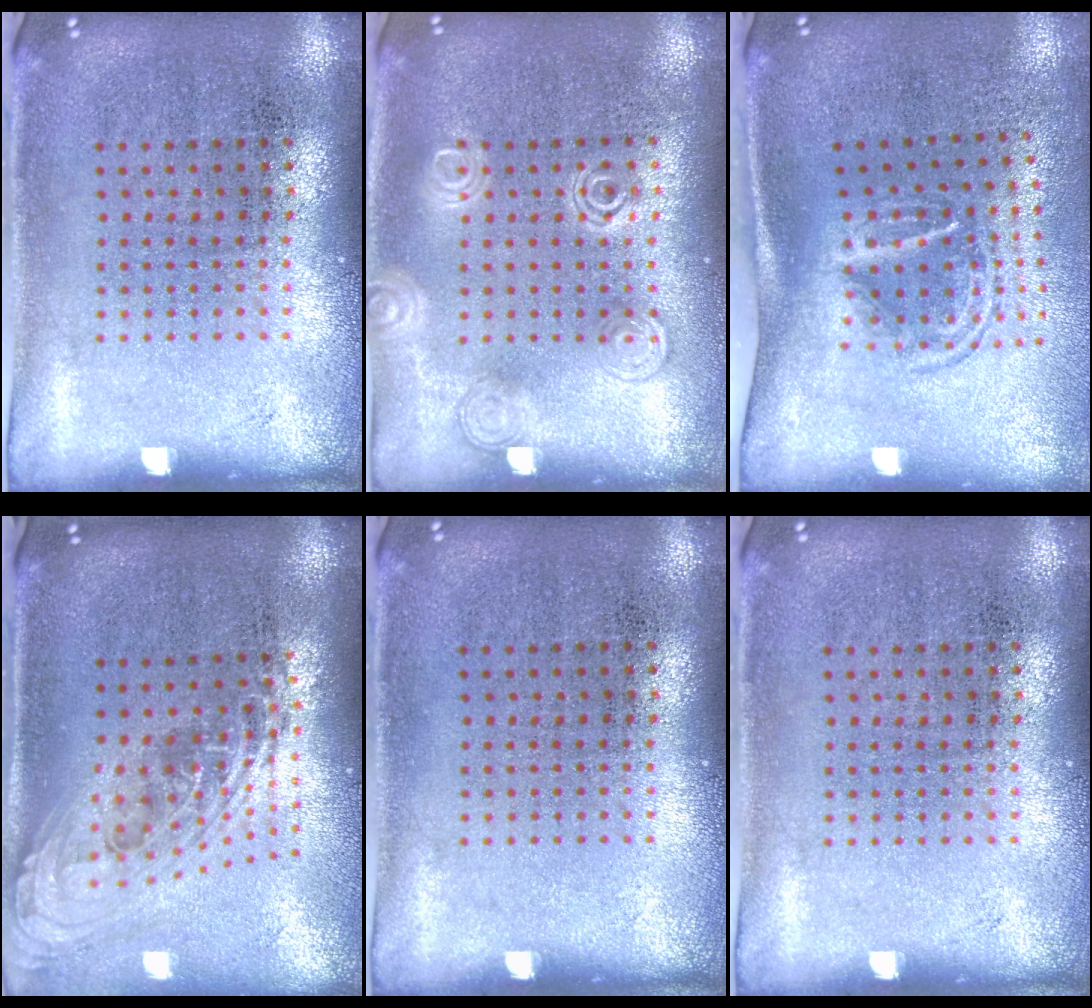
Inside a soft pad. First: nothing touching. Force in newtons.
{"total": 2.3, "press": 2.2, "slide": 0.3}
{"total": 1.7, "press": 1.1, "slide": 1.3}
{"total": 2.2, "press": 1.6, "slide": 1.5}
{"total": 0.0}
{"total": 0.0}